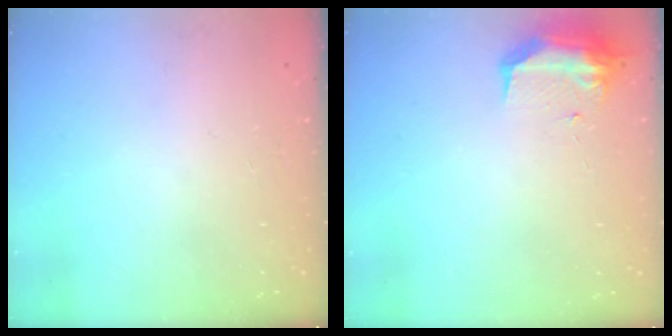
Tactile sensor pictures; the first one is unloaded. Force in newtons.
{"total": 9.0, "press": 9.0, "slide": 0.6}